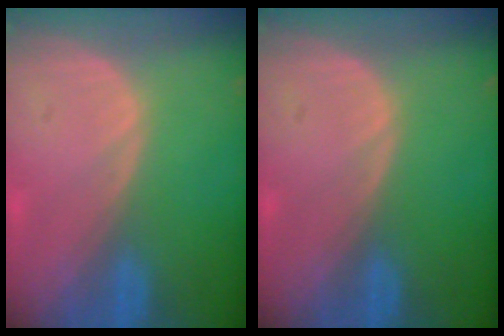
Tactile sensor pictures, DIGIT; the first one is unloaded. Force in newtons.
{"total": 0.0}